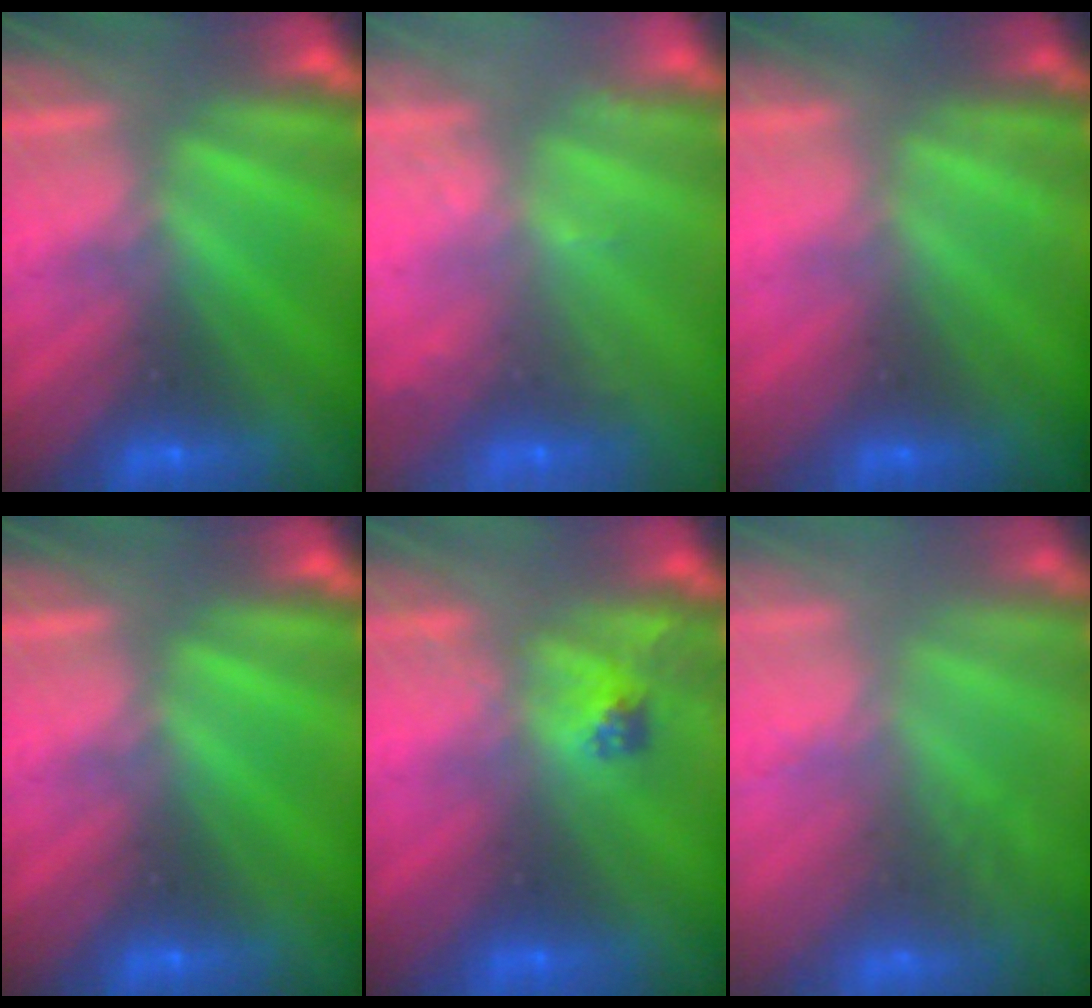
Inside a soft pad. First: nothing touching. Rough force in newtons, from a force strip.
{"total": 8.4}
{"total": 2.2}
{"total": 0.0}
{"total": 2.4}
{"total": 7.0}